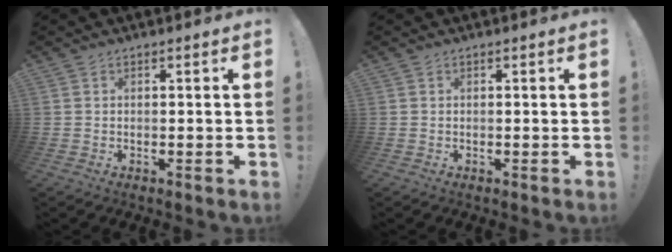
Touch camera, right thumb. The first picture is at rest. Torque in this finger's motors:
{"motor_torque": [-0.05, -0.10, 0.14, -0.08, -0.04]}